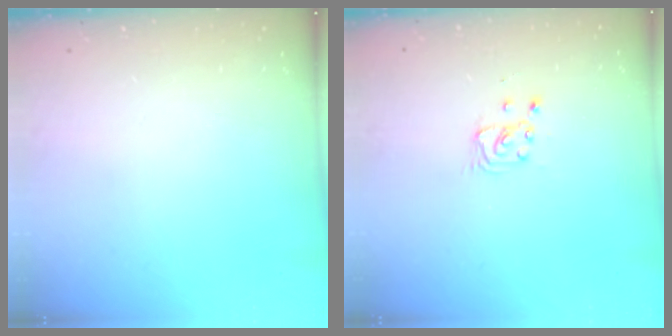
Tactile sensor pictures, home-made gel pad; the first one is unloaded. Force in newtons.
{"total": 3.5, "press": 3.4, "slide": 0.4}